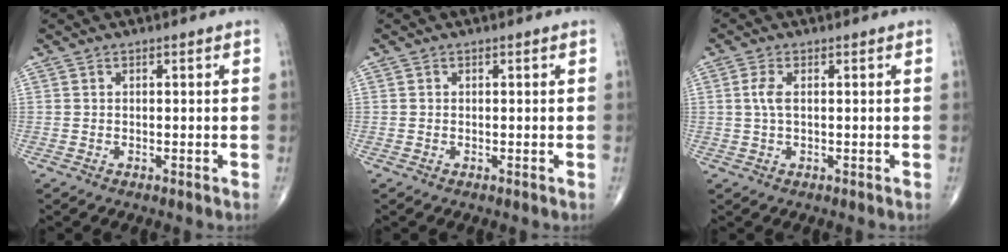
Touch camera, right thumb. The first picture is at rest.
{"total": 0.0}
{"total": 2.7, "force": [0.4, 1.1, 2.4], "torque": [-0.062, 0.005, 0.008]}